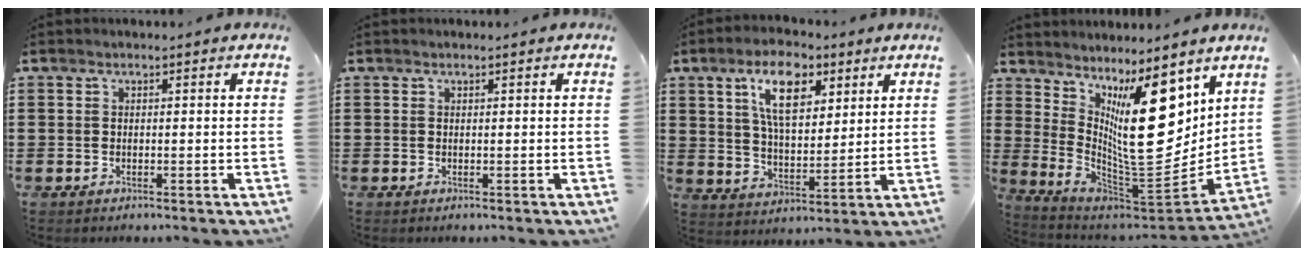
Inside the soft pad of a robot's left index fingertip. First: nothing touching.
{"total": 0.0}
{"total": 10.2, "force": [5.6, 4.5, 7.2], "torque": [-0.135, 0.000, 0.098]}
{"total": 15.4, "force": [5.3, 5.2, 13.5], "torque": [-0.240, -0.038, 0.094]}